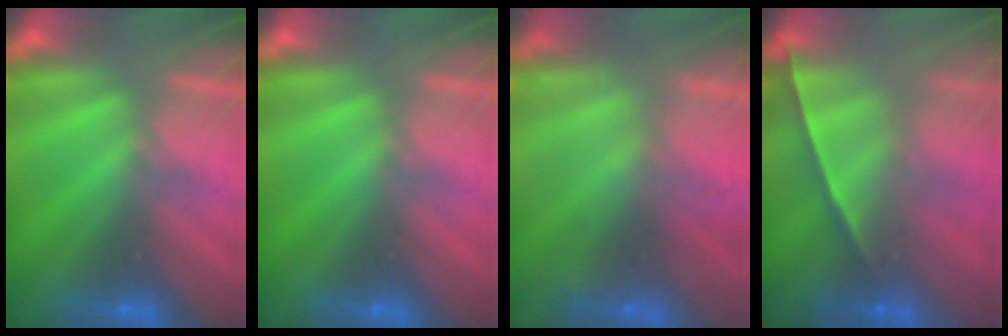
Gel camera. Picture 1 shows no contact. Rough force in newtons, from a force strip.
{"total": 0.0}
{"total": 2.1}
{"total": 1.1}